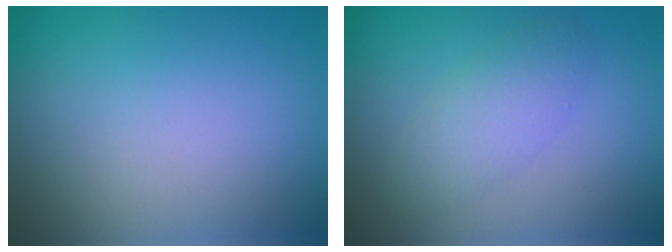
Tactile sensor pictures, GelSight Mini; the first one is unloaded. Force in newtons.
{"total": 2.8, "press": 2.8, "slide": 0.2}